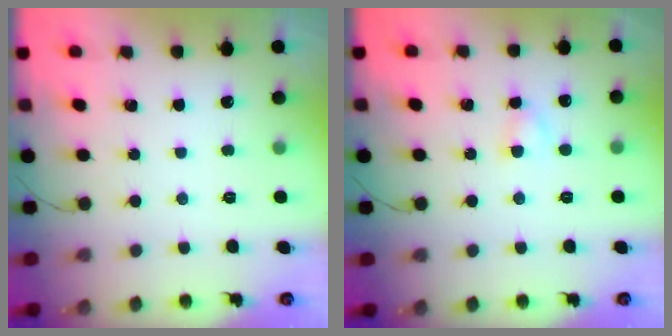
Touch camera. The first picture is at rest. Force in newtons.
{"total": 3.2, "press": 2.9, "slide": 1.3}